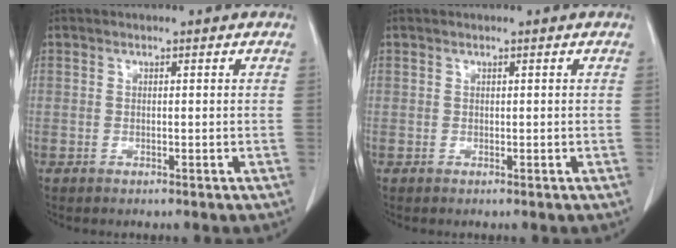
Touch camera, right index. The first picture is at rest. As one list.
[{"total": 0.0}]